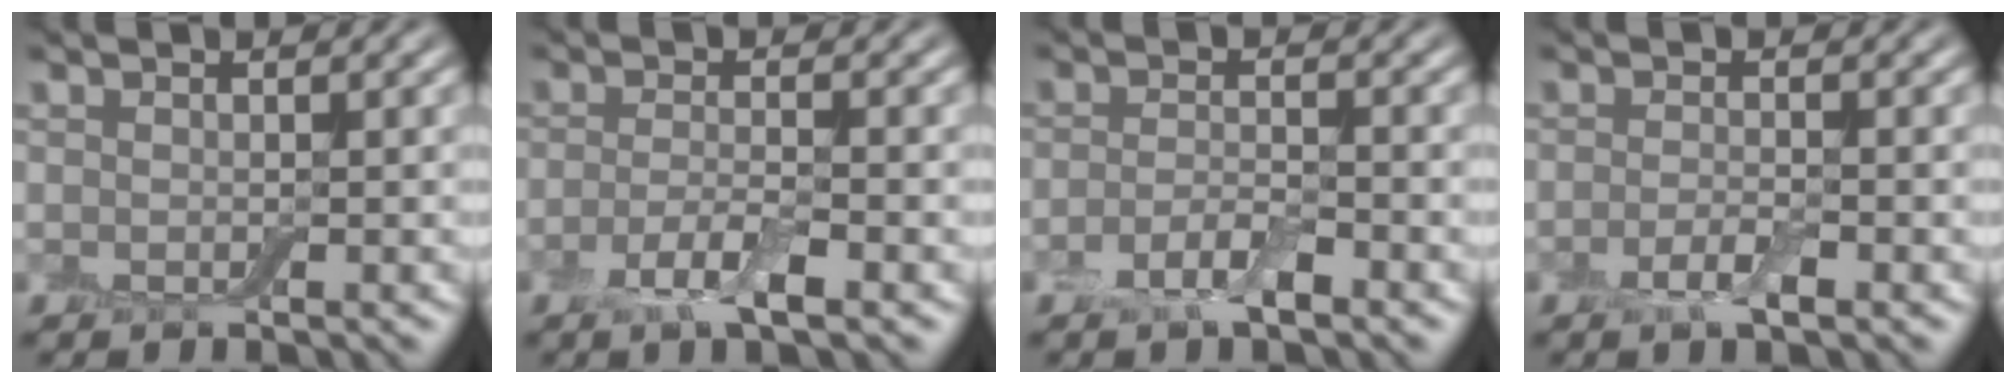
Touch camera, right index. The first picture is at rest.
{"total": 3.2, "force": [-1.5, 0.9, 2.7], "torque": [-0.058, -0.002, -0.033]}
{"total": 2.8, "force": [-1.6, 0.9, 2.1], "torque": [-0.047, 0.001, -0.035]}
{"total": 2.1, "force": [-1.0, 0.5, 1.7], "torque": [-0.035, -0.001, -0.022]}